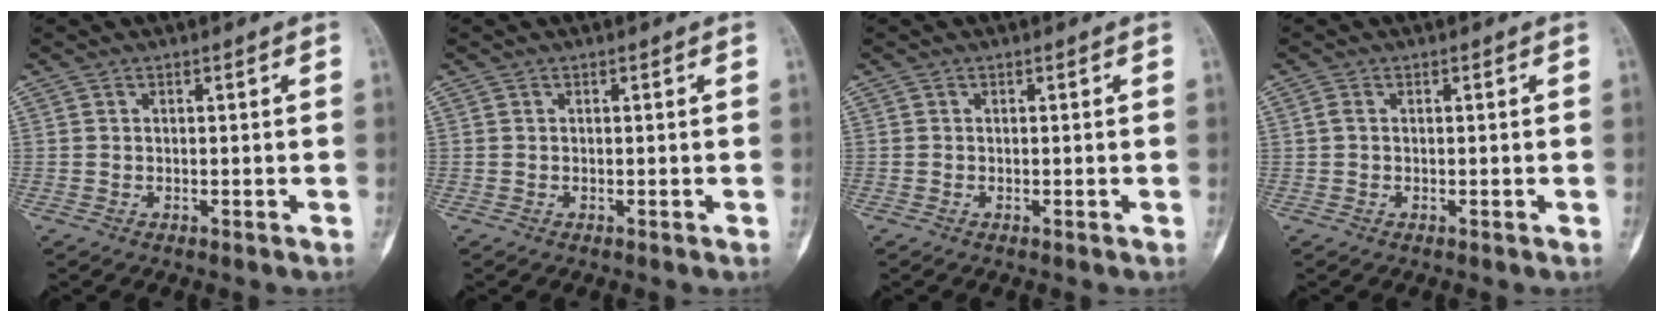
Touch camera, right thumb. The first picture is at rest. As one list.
[{"total": 0.0}, {"total": 0.0}, {"total": 1.1, "force": [0.2, 0.7, 0.8], "torque": [-0.021, 0.002, 0.003]}]